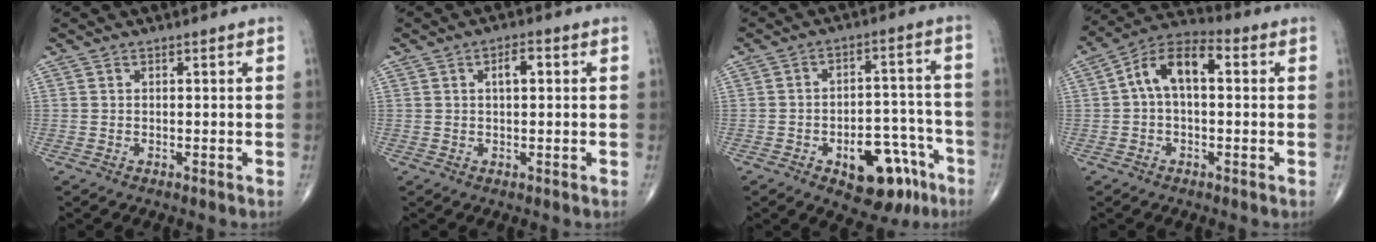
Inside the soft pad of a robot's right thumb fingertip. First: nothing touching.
{"total": 3.4, "force": [0.8, 1.5, 3.0], "torque": [-0.046, 0.005, 0.012]}
{"total": 15.8, "force": [-7.8, 8.3, 11.0], "torque": [-0.112, 0.063, -0.099]}
{"total": 10.3, "force": [1.3, 5.6, 8.5], "torque": [-0.144, 0.039, 0.011]}